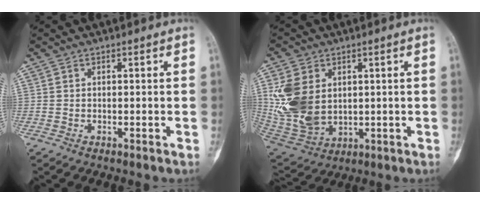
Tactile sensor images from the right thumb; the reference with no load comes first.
{"total": 14.4, "force": [2.5, 10.2, 9.8], "torque": [-0.191, -0.012, 0.070]}